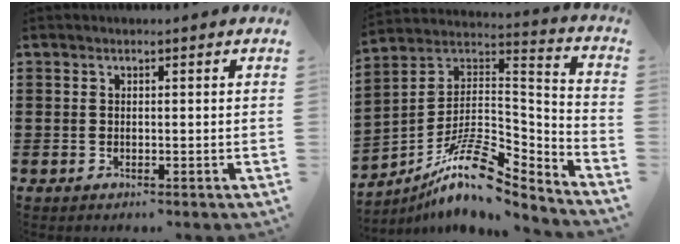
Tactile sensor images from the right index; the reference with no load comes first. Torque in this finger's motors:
{"motor_torque": [-0.21, -0.12, -0.46, -0.12]}